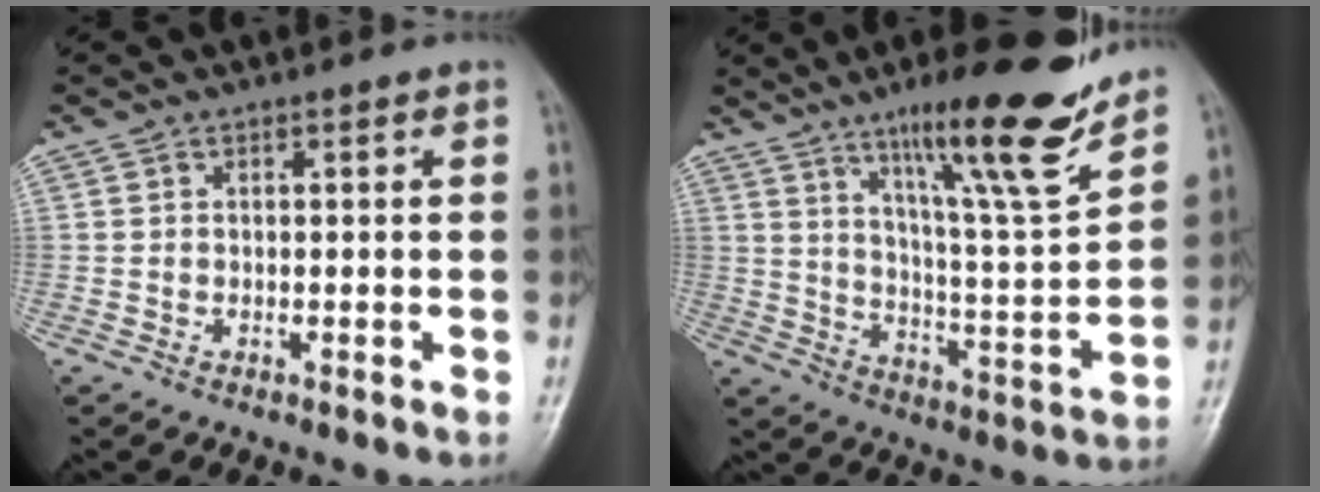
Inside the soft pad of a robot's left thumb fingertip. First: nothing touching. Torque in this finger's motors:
{"motor_torque": [0.81, 0.41, 1.41, -1.37, 0.27]}